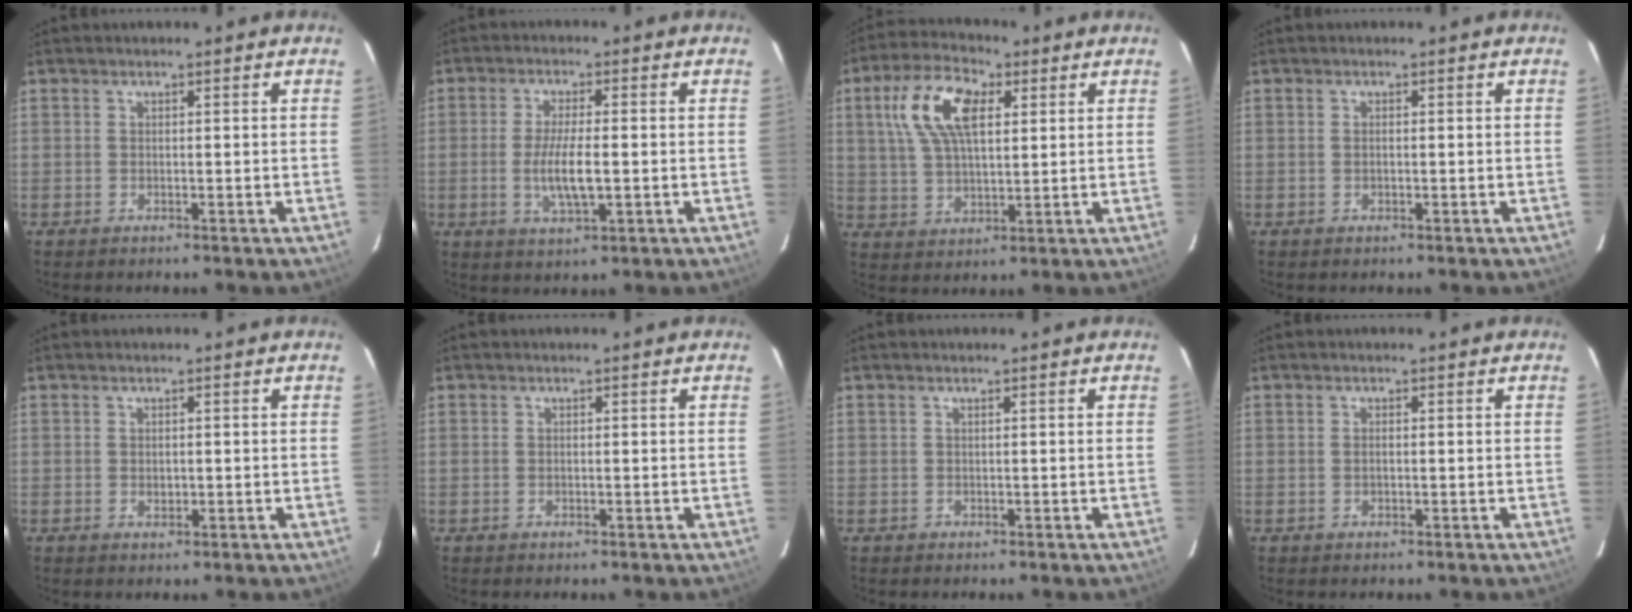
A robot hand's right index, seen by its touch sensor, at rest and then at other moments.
{"total": 7.1, "force": [-1.1, 1.7, 6.8], "torque": [-0.131, -0.009, -0.019]}
{"total": 12.4, "force": [4.2, 6.1, 10.0], "torque": [-0.196, 0.026, 0.078]}
{"total": 0.8, "force": [0.0, 0.4, 0.8], "torque": [-0.015, 0.001, -0.001]}
{"total": 1.1, "force": [0.0, 0.9, 0.6], "torque": [-0.008, 0.001, 0.000]}
{"total": 0.5, "force": [0.0, 0.3, 0.4], "torque": [-0.008, 0.001, 0.000]}
{"total": 0.6, "force": [-0.2, 0.6, -0.1], "torque": [0.002, 0.002, -0.001]}
{"total": 1.1, "force": [0.0, 0.5, 1.0], "torque": [-0.020, 0.002, -0.002]}